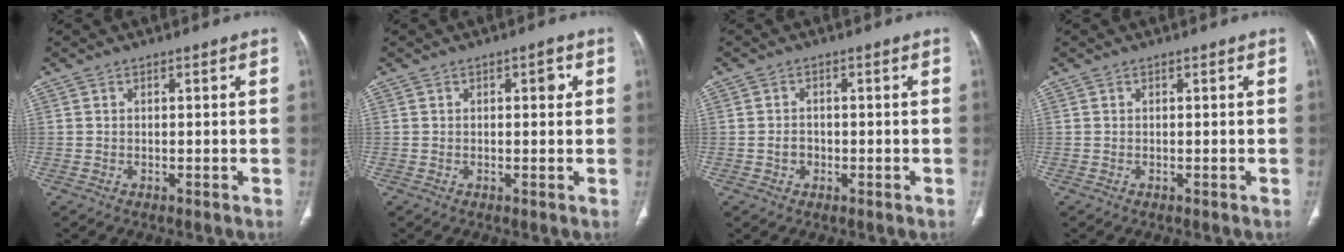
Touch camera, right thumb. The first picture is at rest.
{"total": 2.4, "force": [0.5, 1.2, 2.0], "torque": [-0.019, 0.003, 0.004]}
{"total": 2.2, "force": [-0.7, 1.8, 1.1], "torque": [-0.012, 0.010, -0.012]}
{"total": 0.0}